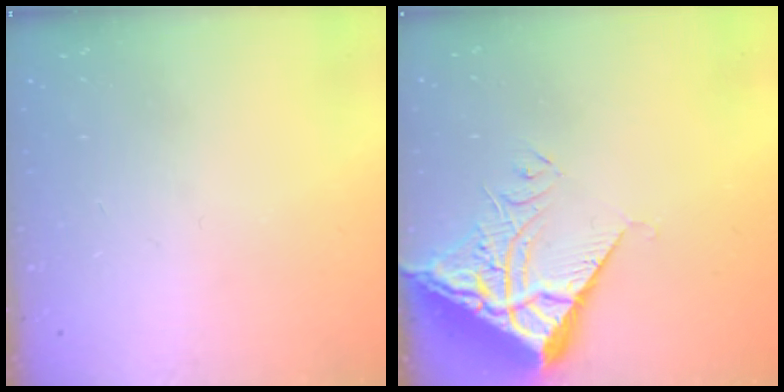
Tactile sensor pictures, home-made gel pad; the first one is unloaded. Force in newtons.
{"total": 7.5, "press": 7.4, "slide": 1.0}